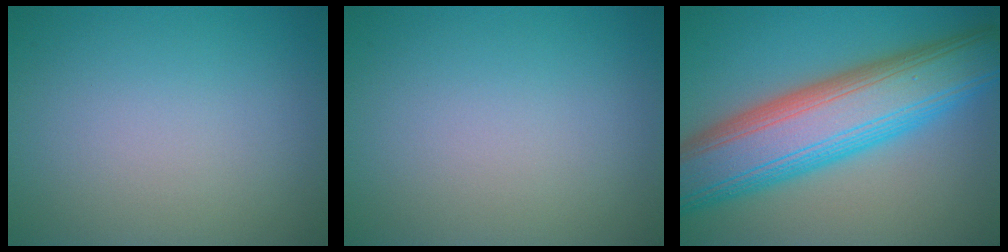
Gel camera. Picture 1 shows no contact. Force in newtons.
{"total": 0.0}
{"total": 12.4, "press": 12.4, "slide": 0.2}